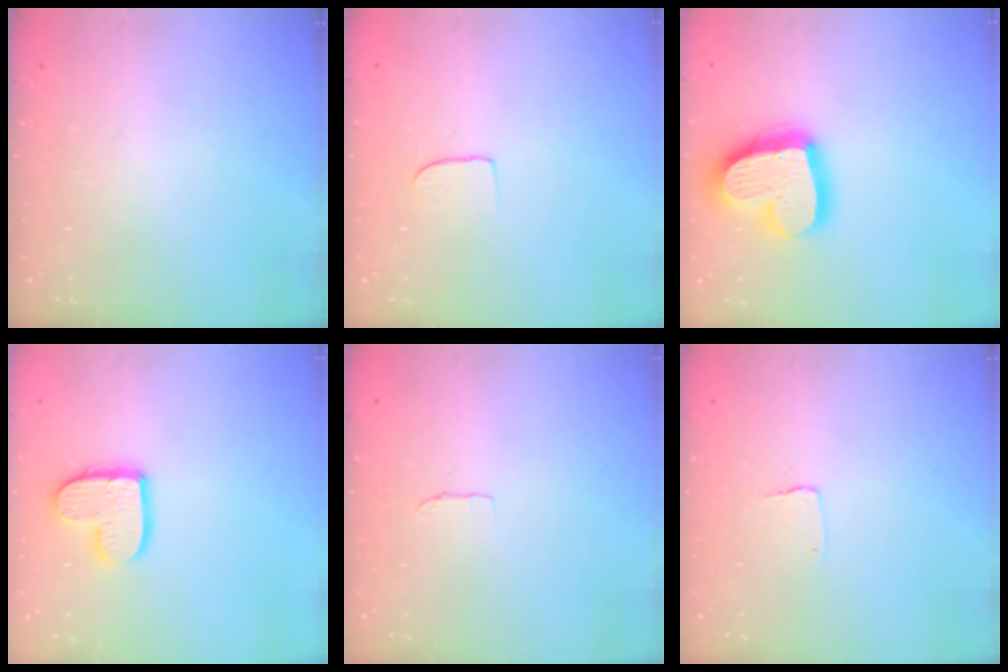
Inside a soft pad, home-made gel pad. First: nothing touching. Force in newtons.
{"total": 4.7, "press": 4.7, "slide": 0.4}
{"total": 20.2, "press": 20.1, "slide": 2.0}
{"total": 10.8, "press": 10.7, "slide": 0.9}
{"total": 3.4, "press": 3.4, "slide": 0.2}
{"total": 3.2, "press": 3.2, "slide": 0.3}